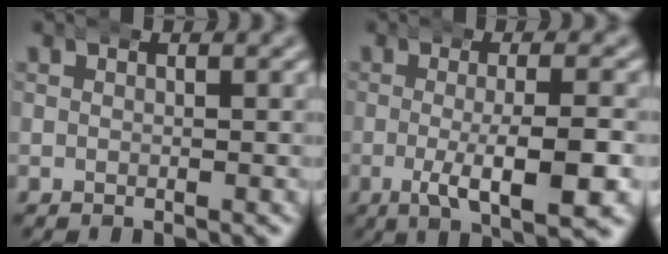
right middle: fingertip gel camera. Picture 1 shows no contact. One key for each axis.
{"total": 7.1, "fx": -1.6, "fy": 1.8, "fz": 6.6, "tx": -0.113, "ty": -0.014, "tz": -0.018}